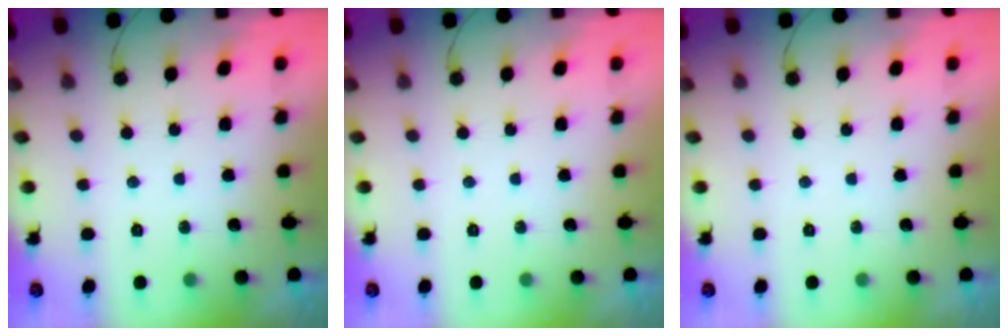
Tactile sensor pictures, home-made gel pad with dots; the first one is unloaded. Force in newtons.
{"total": 0.0}
{"total": 0.0}